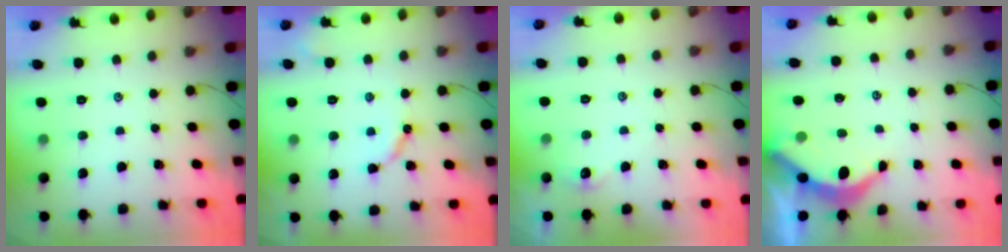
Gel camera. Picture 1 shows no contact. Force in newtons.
{"total": 5.1, "press": 5.1, "slide": 0.4}
{"total": 2.4, "press": 2.4, "slide": 0.3}
{"total": 3.7, "press": 3.7, "slide": 0.4}